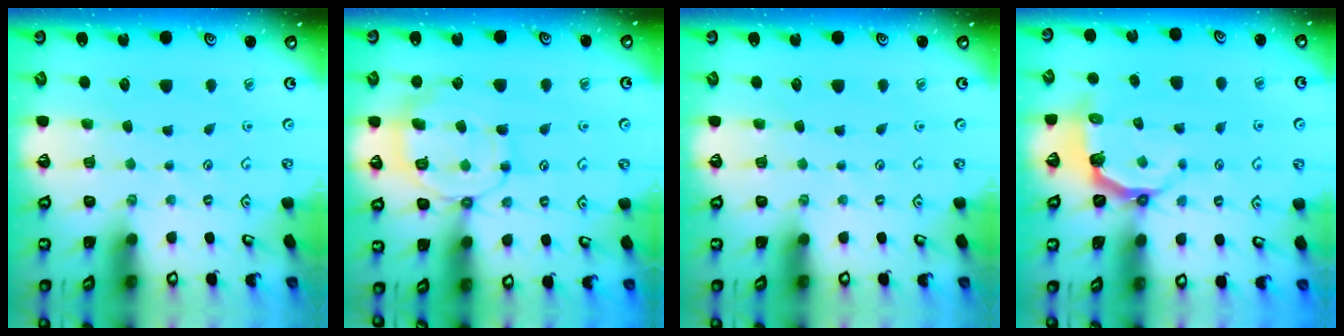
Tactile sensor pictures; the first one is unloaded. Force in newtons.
{"total": 12.7, "press": 12.6, "slide": 1.4}
{"total": 0.0}
{"total": 4.5, "press": 2.9, "slide": 3.4}